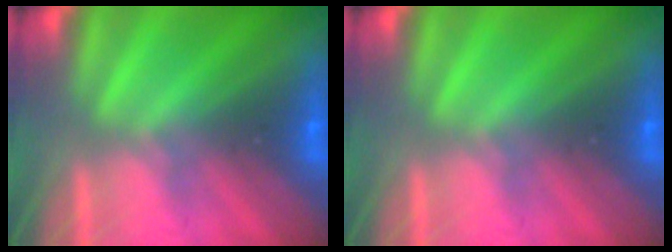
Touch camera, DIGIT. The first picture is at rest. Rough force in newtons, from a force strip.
{"total": 0.0}